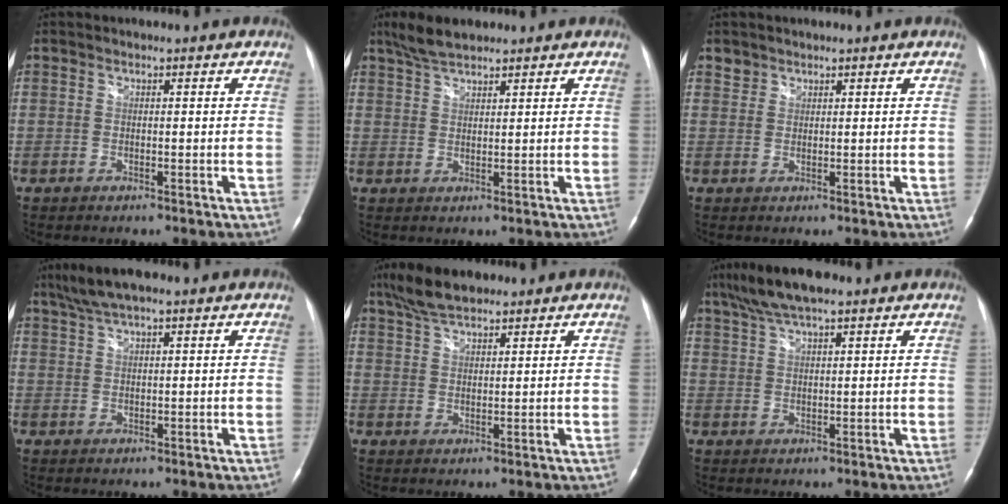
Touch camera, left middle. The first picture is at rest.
{"total": 4.7, "force": [3.9, 1.2, 2.3], "torque": [-0.058, 0.007, 0.075]}
{"total": 1.5, "force": [1.1, 0.9, -0.2], "torque": [0.012, 0.005, 0.014]}
{"total": 5.9, "force": [4.4, 0.9, 3.9], "torque": [-0.081, 0.022, 0.078]}
{"total": 6.6, "force": [5.3, 2.0, 3.5], "torque": [-0.074, 0.013, 0.098]}
{"total": 8.0, "force": [5.9, 1.5, 5.2], "torque": [-0.103, 0.022, 0.101]}